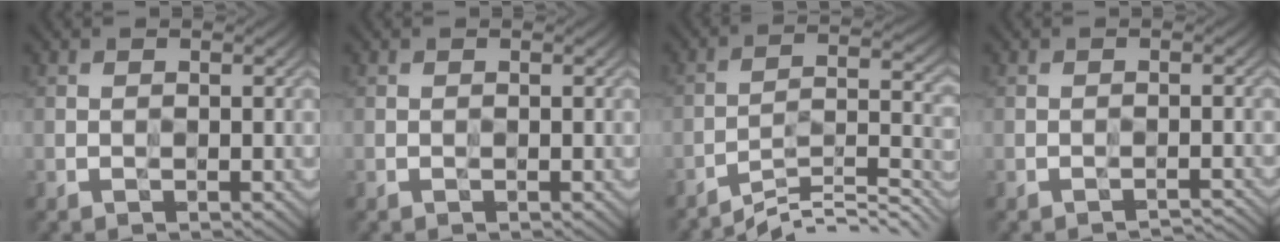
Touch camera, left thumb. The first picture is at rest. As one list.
[{"total": 0.0}, {"total": 9.5, "force": [-8.4, 1.2, 4.4], "torque": [-0.058, 0.005, -0.145]}, {"total": 2.2, "force": [-2.2, 0.3, 0.2], "torque": [0.006, -0.004, -0.027]}]